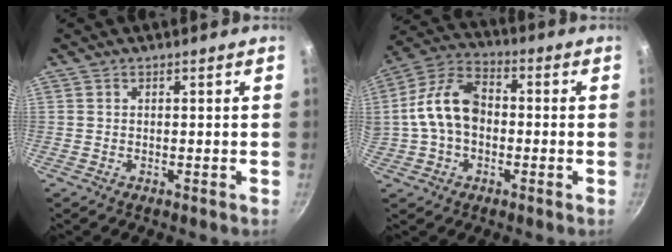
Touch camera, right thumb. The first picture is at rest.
{"total": 12.5, "force": [-0.4, 8.6, 9.1], "torque": [-0.155, 0.037, -0.020]}